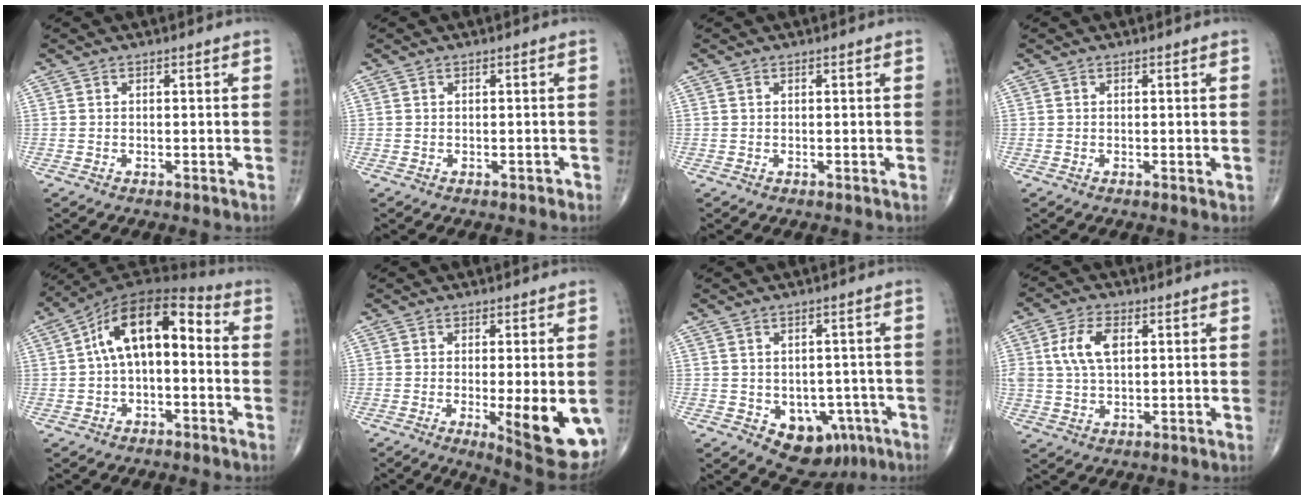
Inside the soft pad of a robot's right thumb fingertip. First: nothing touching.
{"total": 0.6, "force": [-0.2, 0.4, 0.3], "torque": [-0.005, 0.004, -0.002]}
{"total": 0.0}
{"total": 0.7, "force": [-0.1, 0.2, 0.6], "torque": [-0.007, -0.003, 0.000]}
{"total": 13.6, "force": [0.8, 7.2, 11.5], "torque": [-0.174, 0.049, -0.001]}
{"total": 13.4, "force": [-2.9, 3.6, 12.5], "torque": [-0.150, -0.025, -0.027]}
{"total": 9.5, "force": [-3.6, 6.8, 5.5], "torque": [-0.030, 0.020, -0.034]}
{"total": 7.6, "force": [1.8, 4.2, 6.0], "torque": [-0.122, 0.004, 0.036]}